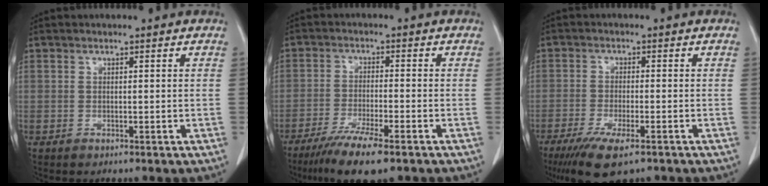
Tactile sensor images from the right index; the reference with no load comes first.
{"total": 9.1, "force": [-6.4, 0.7, 6.4], "torque": [-0.107, -0.022, -0.103]}
{"total": 8.9, "force": [-5.9, 2.0, 6.3], "torque": [-0.109, -0.021, -0.092]}